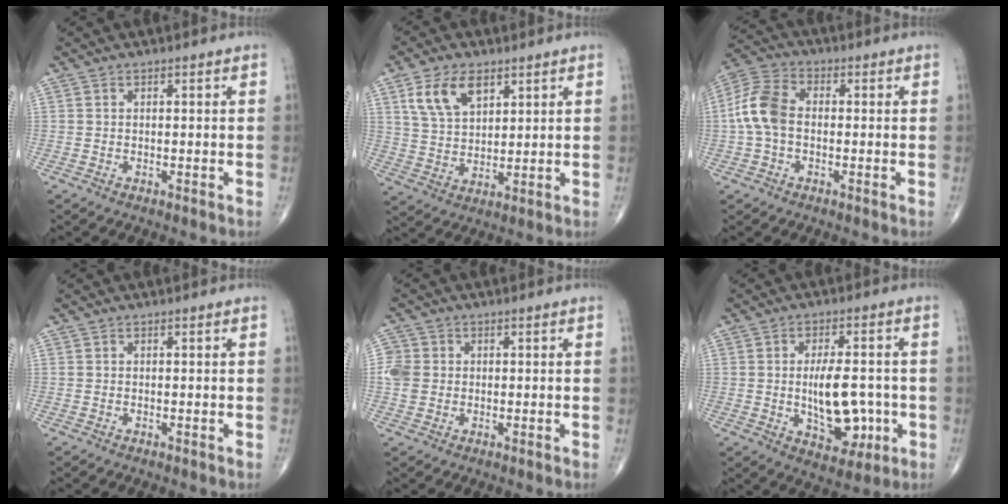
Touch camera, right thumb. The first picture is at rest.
{"total": 9.5, "force": [4.8, 5.5, 6.0], "torque": [-0.098, -0.016, 0.096]}
{"total": 9.1, "force": [-0.5, 5.9, 6.9], "torque": [-0.148, 0.026, -0.022]}
{"total": 0.0}
{"total": 4.7, "force": [0.0, 4.2, 2.1], "torque": [-0.038, 0.007, 0.000]}
{"total": 12.0, "force": [-1.5, 6.2, 10.1], "torque": [-0.134, 0.005, -0.010]}